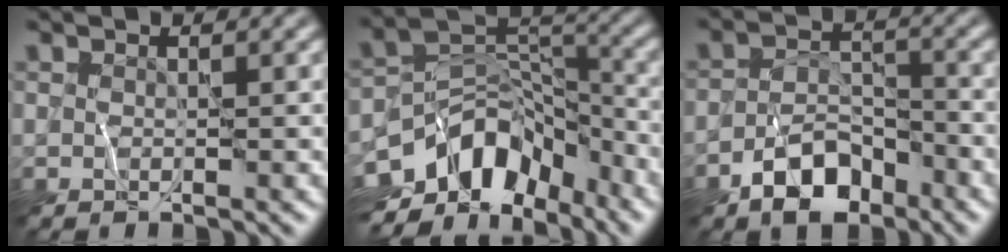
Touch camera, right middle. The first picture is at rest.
{"total": 10.1, "force": [-5.5, 6.3, 5.6], "torque": [-0.083, 0.010, -0.106]}
{"total": 5.3, "force": [-3.5, 2.8, 2.9], "torque": [-0.040, 0.003, -0.068]}